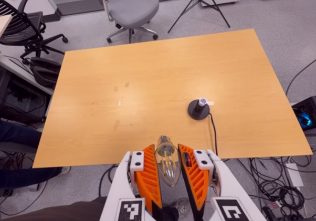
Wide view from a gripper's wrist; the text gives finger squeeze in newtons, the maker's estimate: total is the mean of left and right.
{"total": 10.2, "left": 10.1, "right": 10.3}